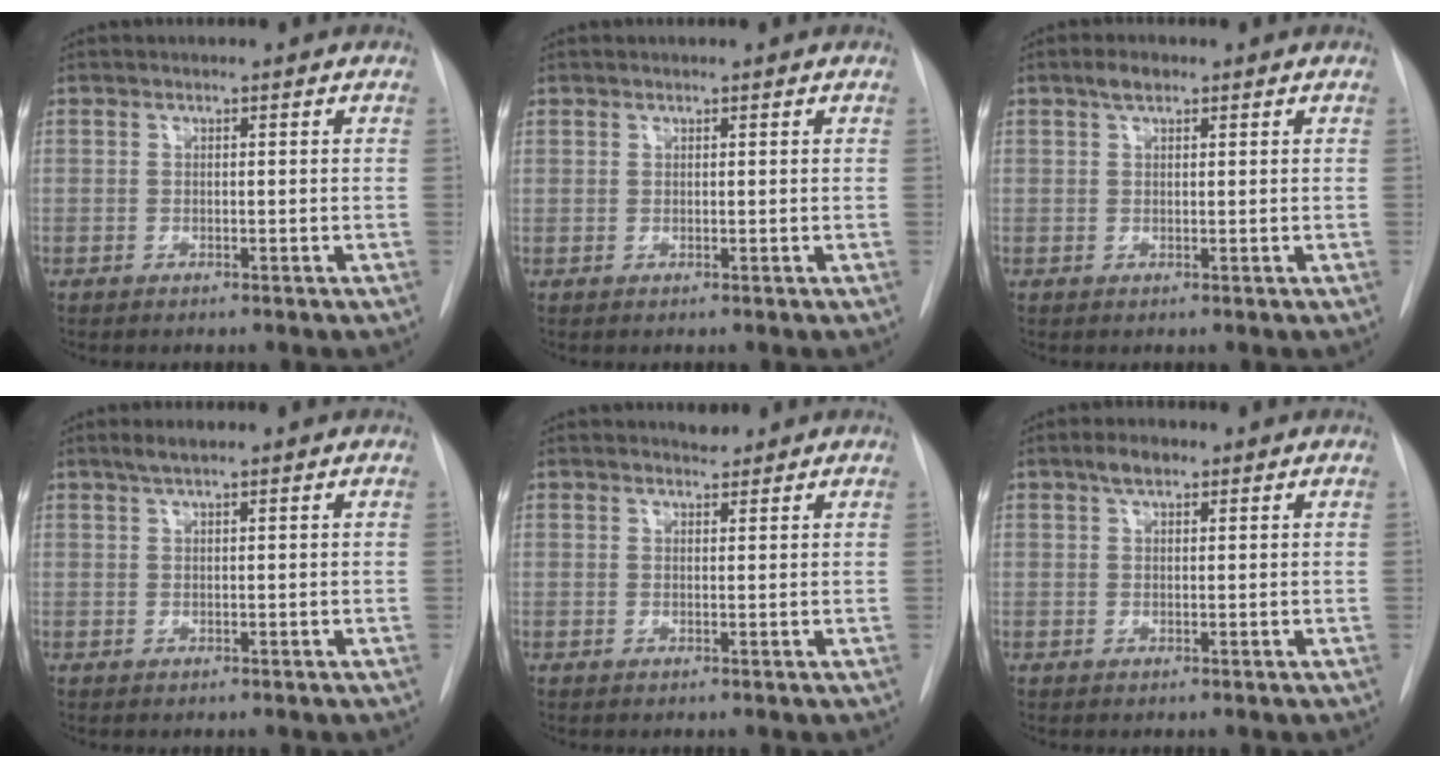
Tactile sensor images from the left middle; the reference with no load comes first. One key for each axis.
{"total": 0.6, "fx": 0.5, "fy": 0.4, "fz": 0.0, "tx": 0.000, "ty": -0.002, "tz": 0.006}
{"total": 1.9, "fx": 1.3, "fy": 0.8, "fz": 1.1, "tx": -0.023, "ty": 0.006, "tz": 0.023}
{"total": 2.0, "fx": 1.5, "fy": 0.0, "fz": 1.3, "tx": -0.031, "ty": 0.005, "tz": 0.028}
{"total": 1.3, "fx": 1.3, "fy": 0.3, "fz": 0.1, "tx": -0.007, "ty": -0.003, "tz": 0.020}
{"total": 2.3, "fx": 1.6, "fy": 1.1, "fz": 1.4, "tx": -0.029, "ty": 0.006, "tz": 0.028}